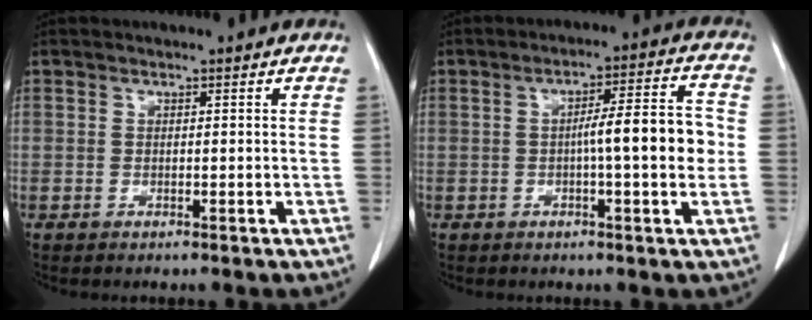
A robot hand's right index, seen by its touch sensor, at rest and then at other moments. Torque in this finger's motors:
{"motor_torque": [0.95, -0.15, 0.55, 0.15]}